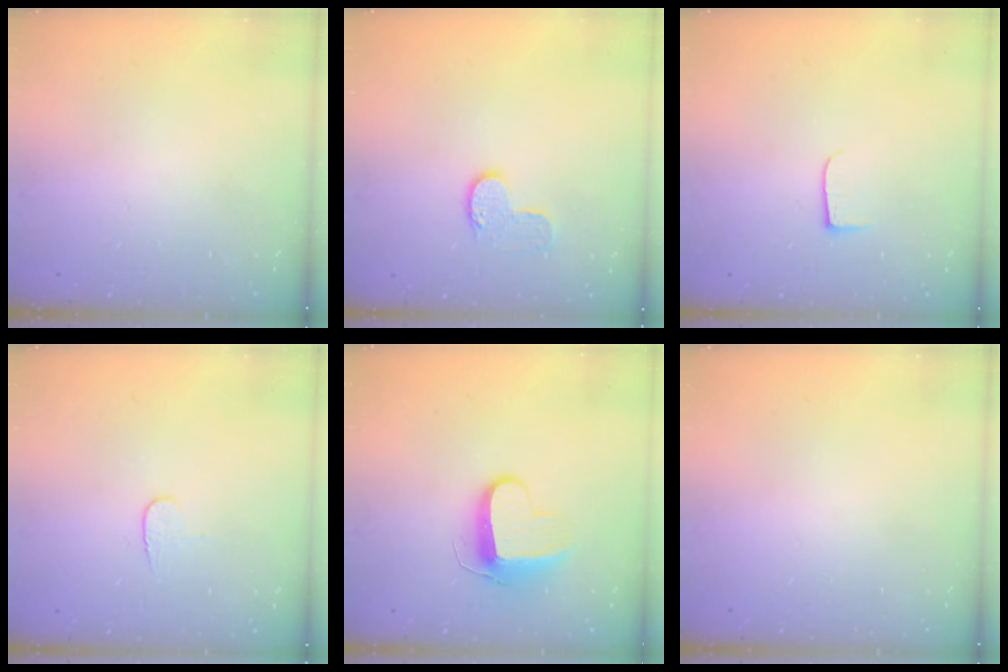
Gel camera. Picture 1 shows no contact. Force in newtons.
{"total": 7.4, "press": 7.4, "slide": 0.2}
{"total": 5.6, "press": 5.5, "slide": 0.7}
{"total": 3.8, "press": 3.8, "slide": 0.4}
{"total": 9.8, "press": 9.8, "slide": 0.1}
{"total": 0.0}